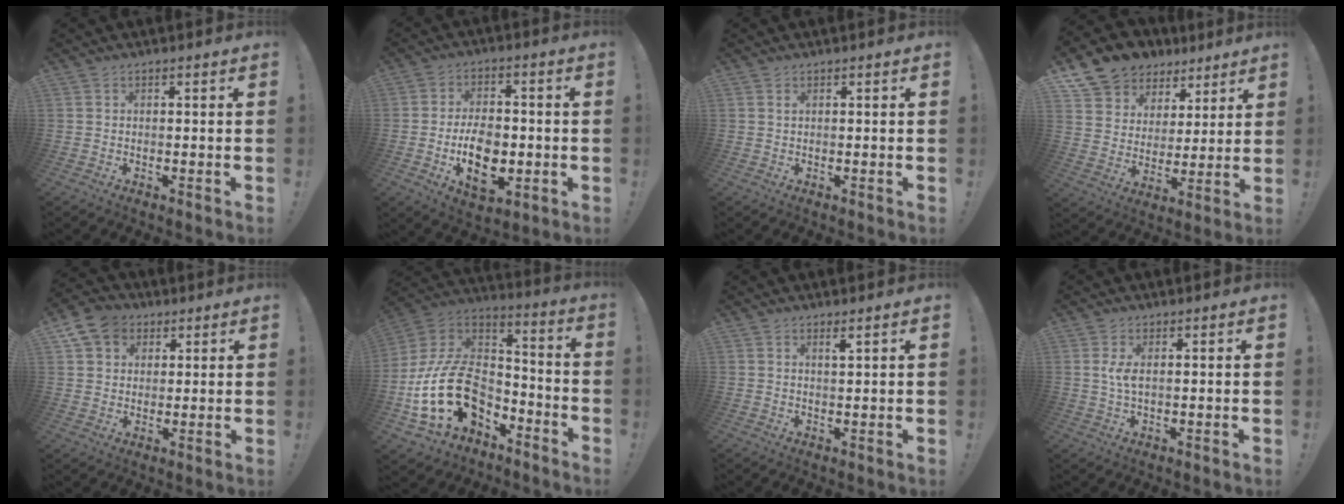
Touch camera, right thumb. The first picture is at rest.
{"total": 13.0, "force": [-3.1, 8.3, 9.5], "torque": [-0.151, 0.001, -0.058]}
{"total": 0.6, "force": [0.3, 0.2, 0.5], "torque": [-0.005, 0.001, 0.004]}
{"total": 11.7, "force": [8.3, 7.8, 2.4], "torque": [-0.041, -0.060, 0.163]}
{"total": 9.5, "force": [4.4, 7.6, 3.6], "torque": [-0.058, -0.017, 0.089]}
{"total": 22.0, "force": [-7.8, 14.8, 14.3], "torque": [-0.278, 0.041, -0.124]}
{"total": 1.9, "force": [1.4, 0.0, 1.3], "torque": [-0.013, -0.008, 0.019]}
{"total": 3.6, "force": [0.8, 1.2, 3.3], "torque": [-0.062, 0.001, 0.013]}